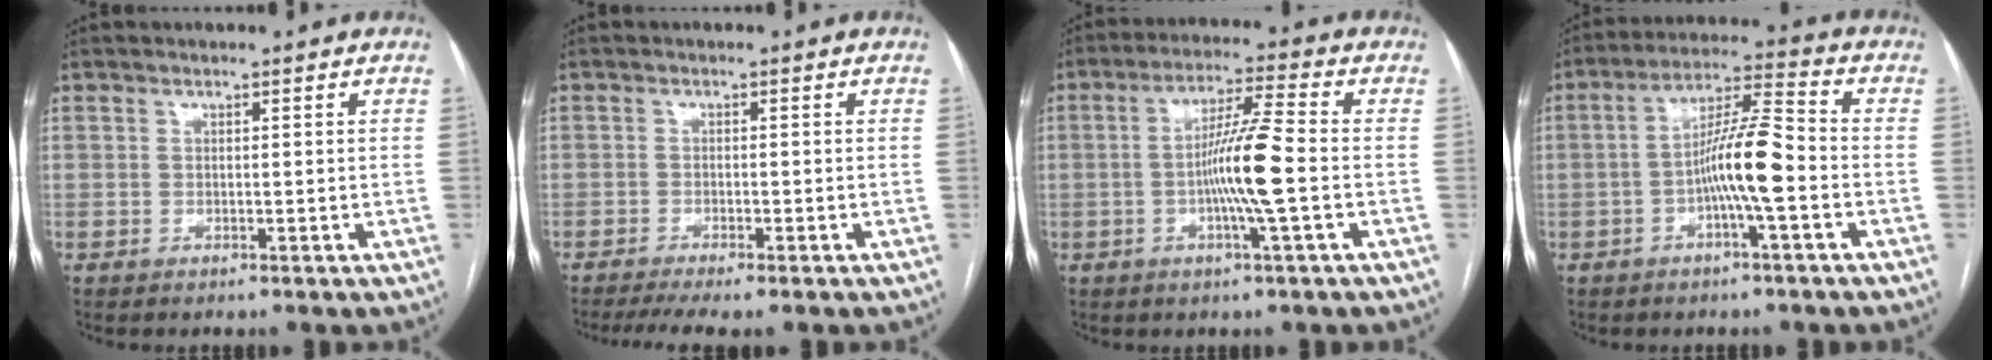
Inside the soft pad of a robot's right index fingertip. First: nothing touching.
{"total": 5.8, "force": [-4.5, 0.4, 3.6], "torque": [-0.054, -0.008, -0.070]}
{"total": 9.3, "force": [-1.6, -0.6, 9.1], "torque": [-0.169, 0.000, -0.035]}
{"total": 9.4, "force": [-2.4, 0.4, 9.1], "torque": [-0.169, 0.017, -0.046]}